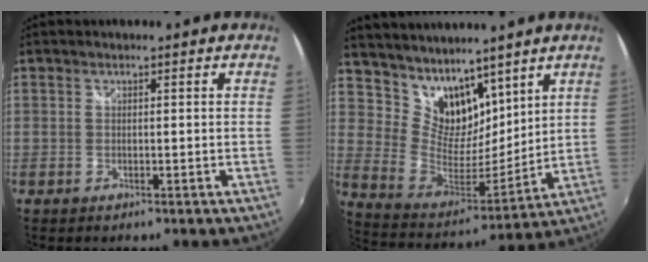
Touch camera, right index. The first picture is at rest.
{"total": 14.3, "force": [10.6, 7.7, 5.7], "torque": [-0.116, -0.002, 0.209]}